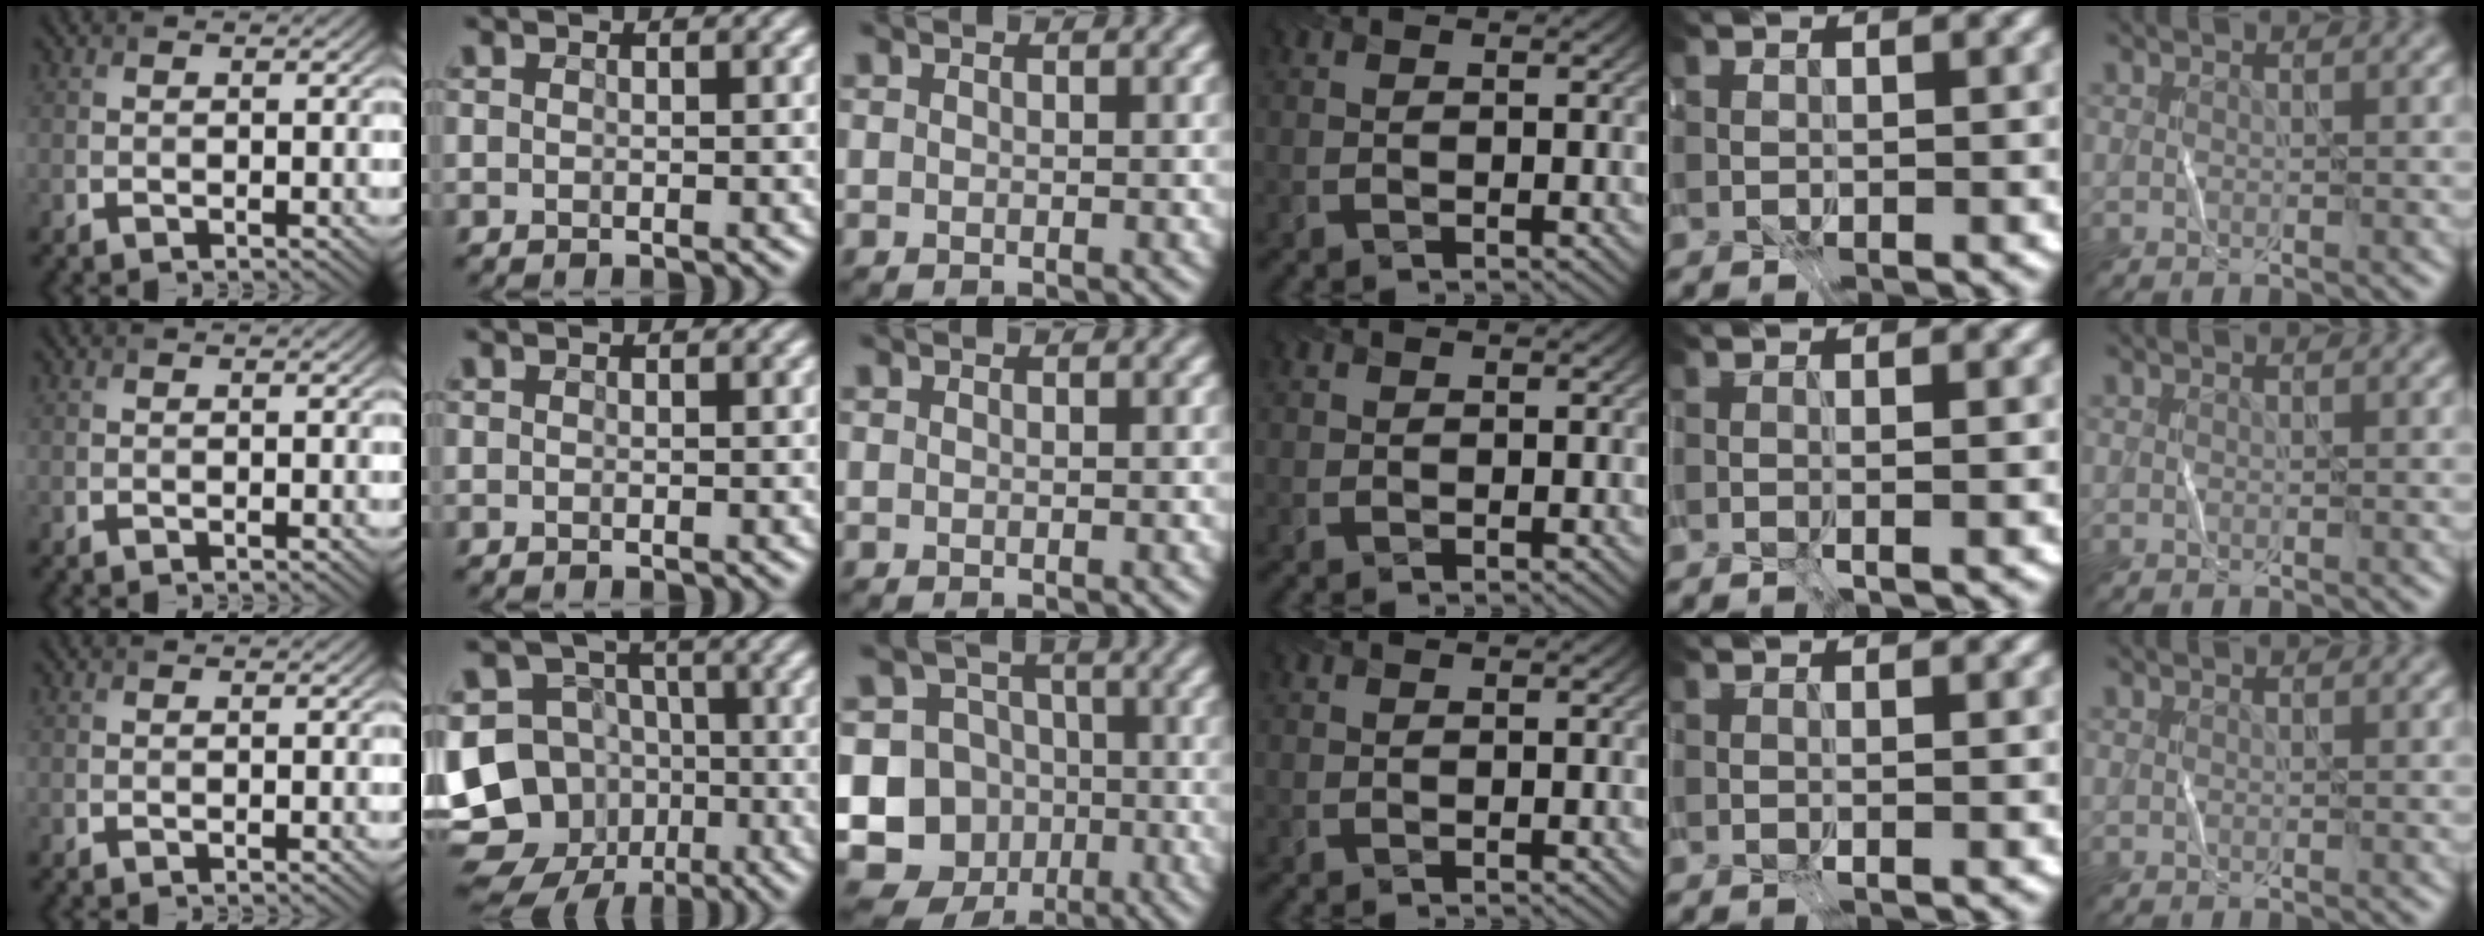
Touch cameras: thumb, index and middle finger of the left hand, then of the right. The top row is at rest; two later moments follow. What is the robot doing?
{"motion": "fold", "object": "receipt paper"}